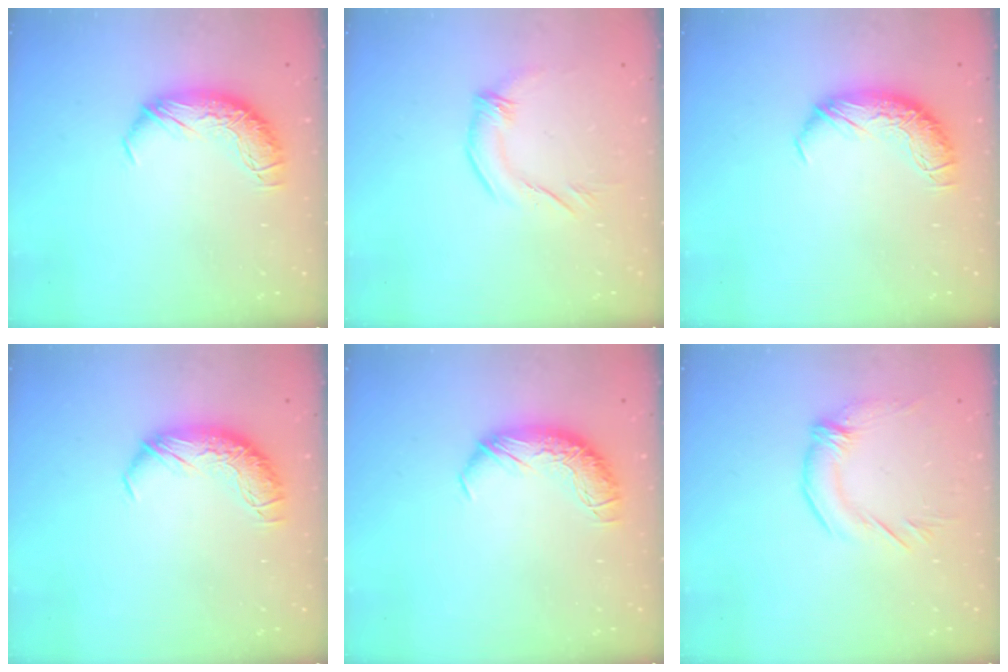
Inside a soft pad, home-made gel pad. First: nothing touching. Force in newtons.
{"total": 1.5, "press": 1.2, "slide": 0.8}
{"total": 0.0}
{"total": 0.0}
{"total": 0.0}
{"total": 1.9, "press": 0.8, "slide": 1.7}